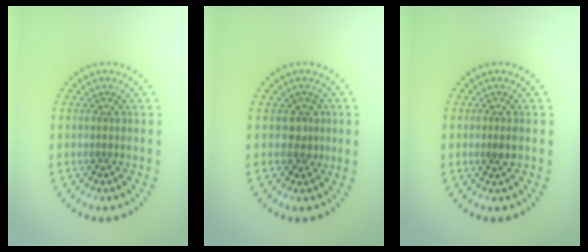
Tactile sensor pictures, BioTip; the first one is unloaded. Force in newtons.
{"total": 1.6, "press": 1.3, "slide": 1.0}
{"total": 1.3, "press": 1.1, "slide": 0.5}